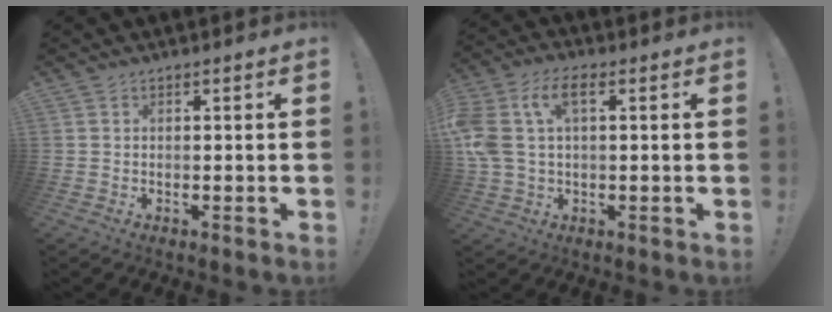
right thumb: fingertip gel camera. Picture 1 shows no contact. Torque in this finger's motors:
{"motor_torque": [1.99, 1.98, 1.03, -0.05, 0.31]}